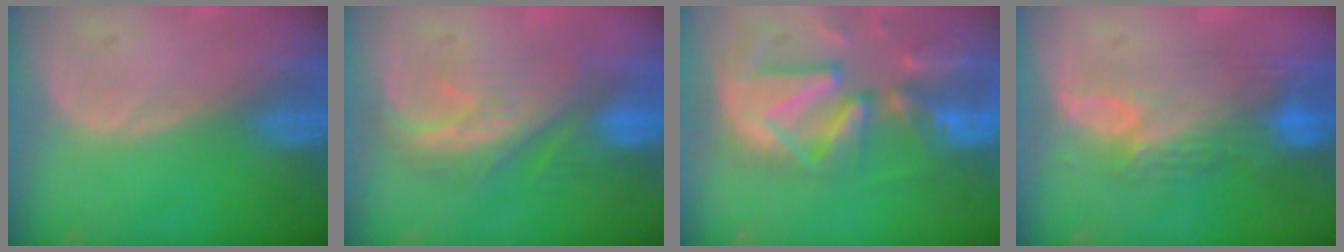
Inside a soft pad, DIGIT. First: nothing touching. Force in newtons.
{"total": 8.2, "press": 8.0, "slide": 2.0}
{"total": 12.8, "press": 11.1, "slide": 6.3}
{"total": 9.7, "press": 8.2, "slide": 5.2}